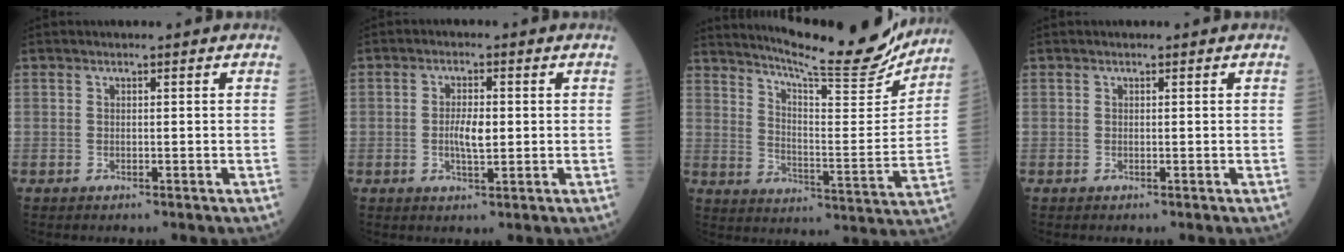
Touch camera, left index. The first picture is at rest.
{"total": 3.8, "force": [-0.3, 1.3, 3.6], "torque": [-0.063, -0.001, -0.006]}
{"total": 19.8, "force": [18.3, 0.6, 7.5], "torque": [-0.119, -0.058, 0.252]}
{"total": 0.0}